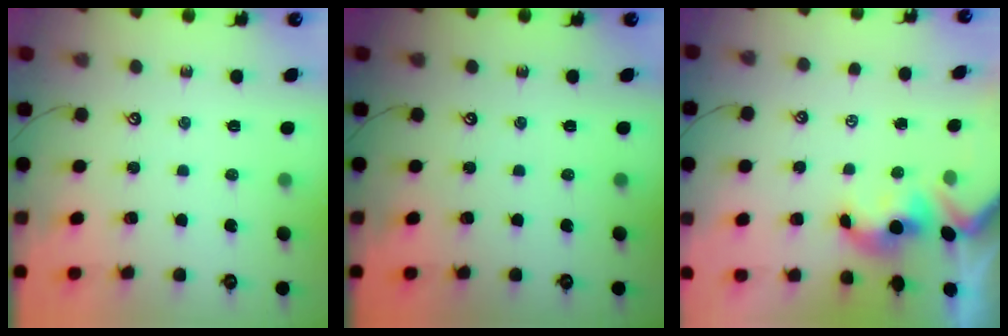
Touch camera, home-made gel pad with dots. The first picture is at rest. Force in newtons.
{"total": 0.0}
{"total": 0.5, "press": 0.4, "slide": 0.4}